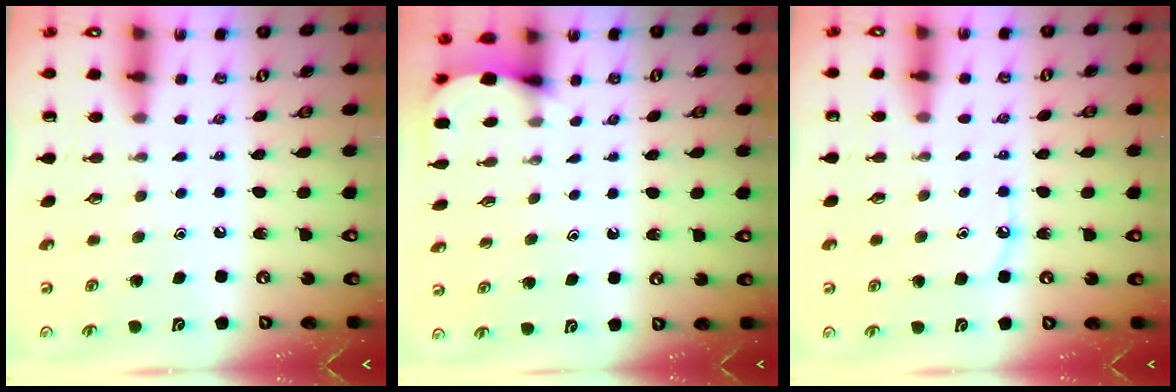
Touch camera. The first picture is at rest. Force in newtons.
{"total": 2.5, "press": 2.5, "slide": 0.2}
{"total": 5.1, "press": 5.1, "slide": 0.5}